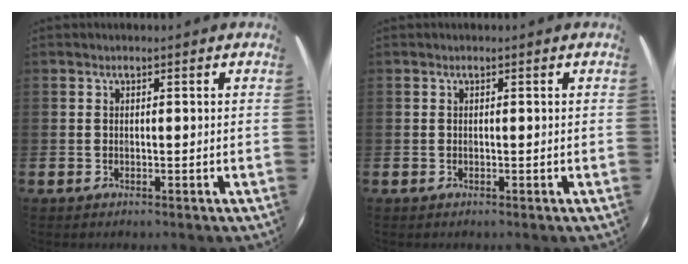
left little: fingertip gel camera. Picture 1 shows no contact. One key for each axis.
{"total": 0.0}